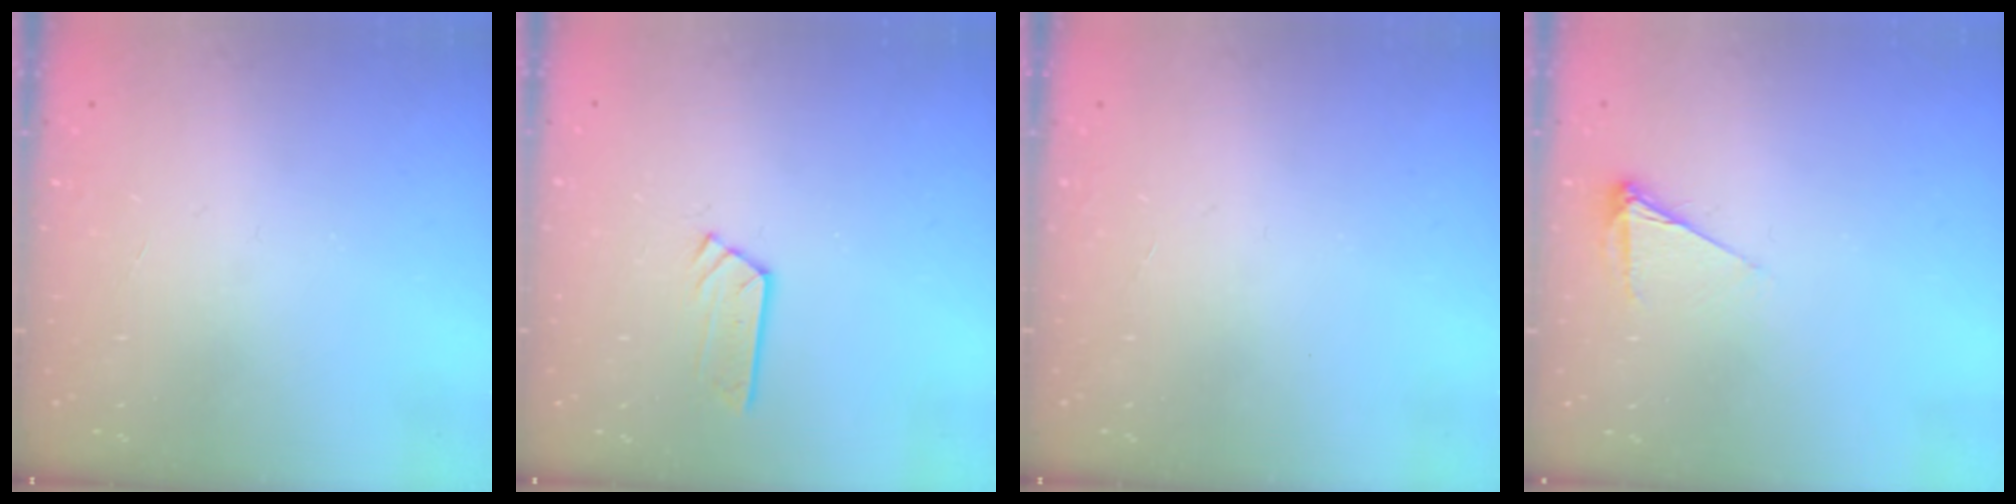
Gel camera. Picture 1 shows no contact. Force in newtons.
{"total": 3.3, "press": 3.3, "slide": 0.4}
{"total": 0.0}
{"total": 4.6, "press": 4.6, "slide": 0.7}